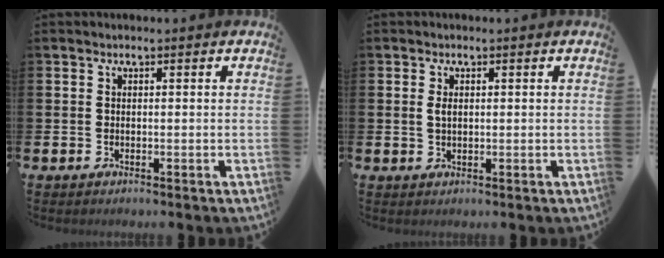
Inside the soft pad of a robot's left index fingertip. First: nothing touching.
{"total": 1.5, "force": [0.5, 0.8, 1.1], "torque": [-0.009, -0.001, 0.003]}